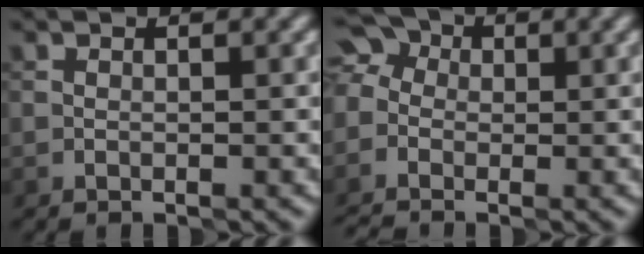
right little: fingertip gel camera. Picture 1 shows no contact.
{"total": 6.4, "force": [-1.7, 5.2, 3.3], "torque": [-0.075, 0.013, -0.045]}